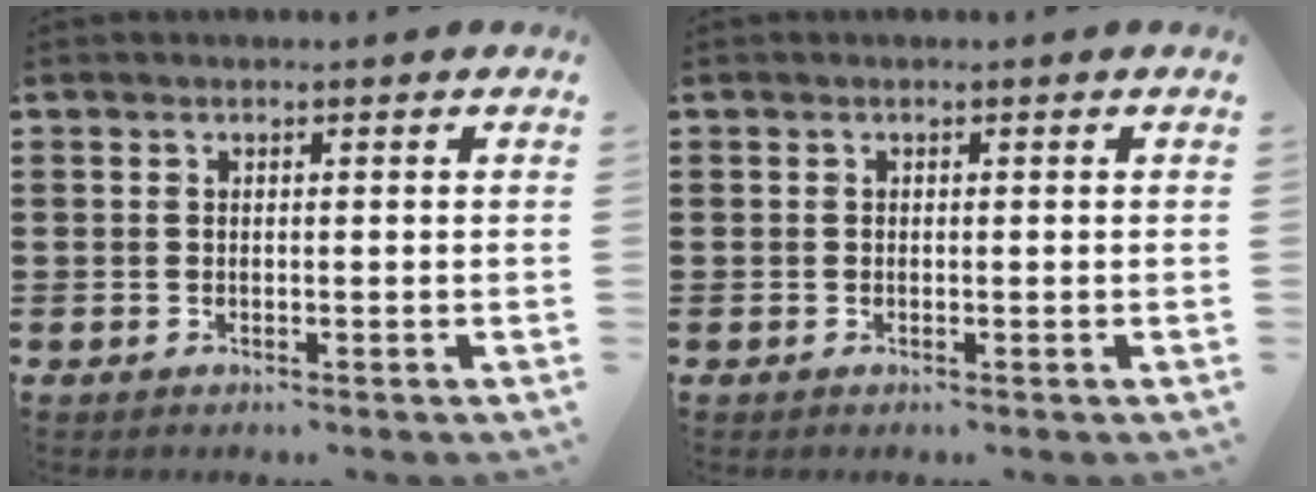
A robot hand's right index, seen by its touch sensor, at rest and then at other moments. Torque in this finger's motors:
{"motor_torque": [-0.09, 0.17, 0.04, 0.01]}